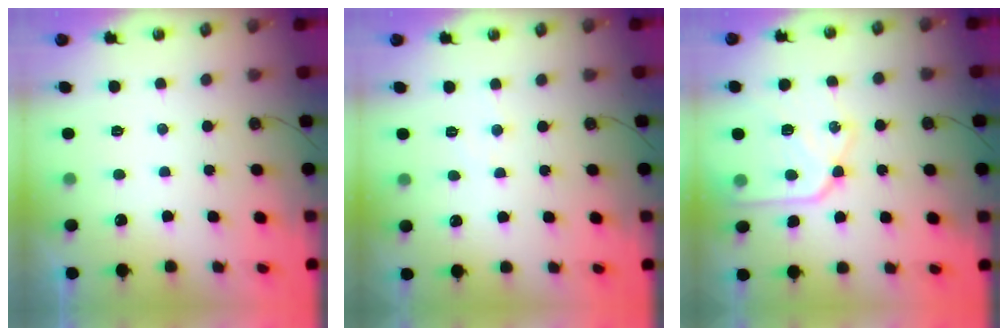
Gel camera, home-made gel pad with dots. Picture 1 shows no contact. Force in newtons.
{"total": 4.4, "press": 4.4, "slide": 0.6}
{"total": 16.4, "press": 16.4, "slide": 1.2}